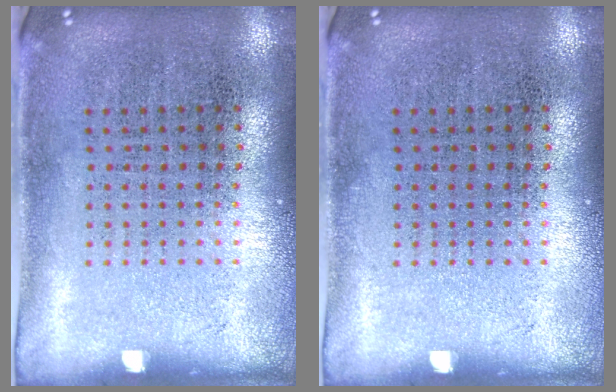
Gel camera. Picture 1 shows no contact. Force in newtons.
{"total": 0.0}